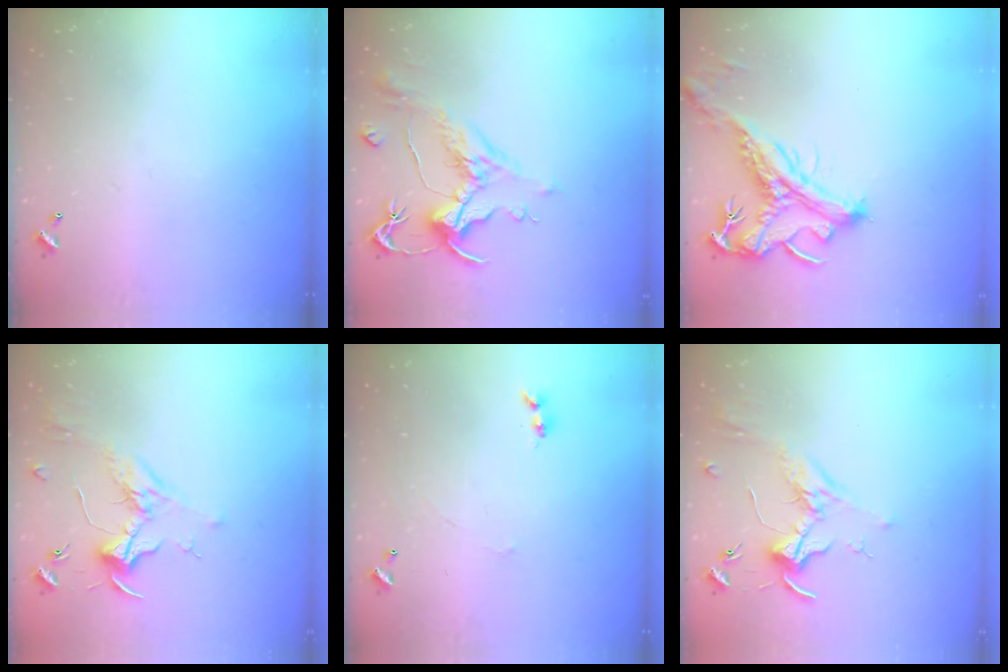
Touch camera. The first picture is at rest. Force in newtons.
{"total": 1.6, "press": 0.8, "slide": 1.5}
{"total": 2.0, "press": 1.5, "slide": 1.3}
{"total": 1.8, "press": 1.6, "slide": 0.8}
{"total": 1.2, "press": 1.1, "slide": 0.3}
{"total": 1.7, "press": 1.5, "slide": 0.7}